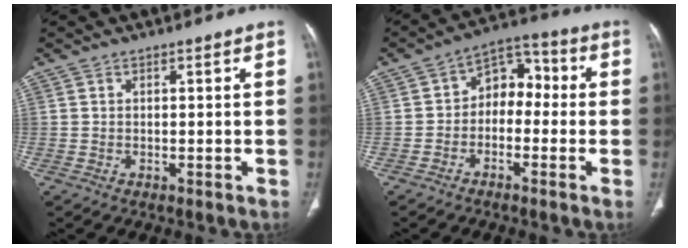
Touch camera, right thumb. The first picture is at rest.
{"total": 8.1, "force": [-1.1, 6.0, 5.3], "torque": [-0.045, 0.043, -0.036]}